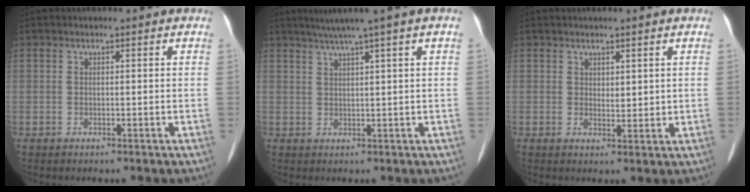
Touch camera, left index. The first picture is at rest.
{"total": 5.0, "force": [3.2, -1.2, 3.6], "torque": [-0.063, 0.017, 0.058]}
{"total": 1.7, "force": [0.9, 1.0, 1.0], "torque": [-0.017, -0.007, 0.023]}